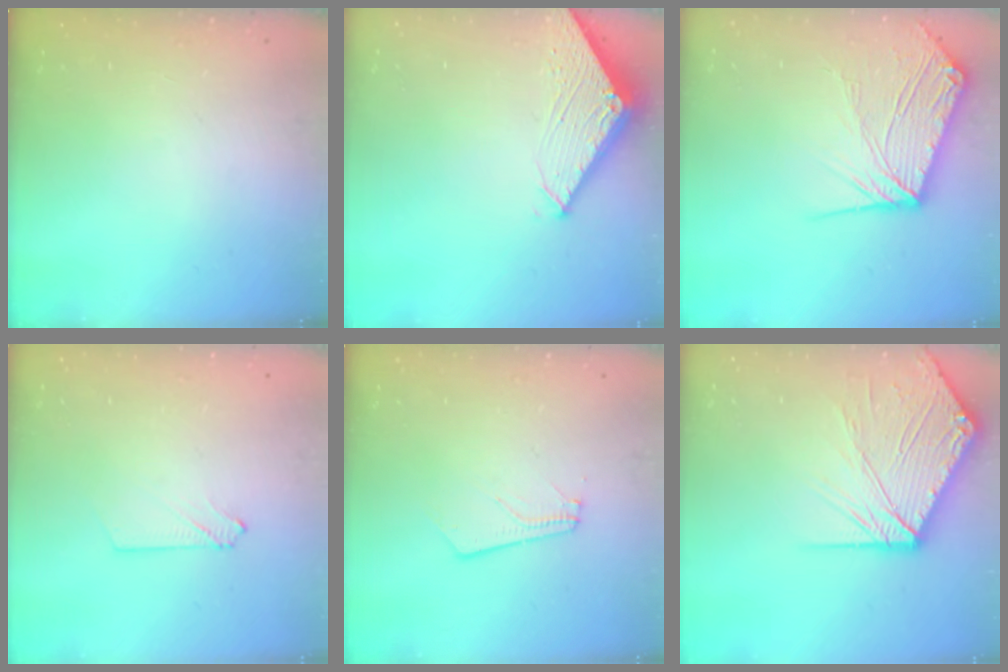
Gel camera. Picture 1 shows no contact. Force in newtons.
{"total": 2.8, "press": 2.8, "slide": 0.3}
{"total": 12.7, "press": 12.6, "slide": 1.4}
{"total": 2.6, "press": 2.6, "slide": 0.3}
{"total": 2.7, "press": 2.7, "slide": 0.4}
{"total": 17.2, "press": 16.9, "slide": 2.8}